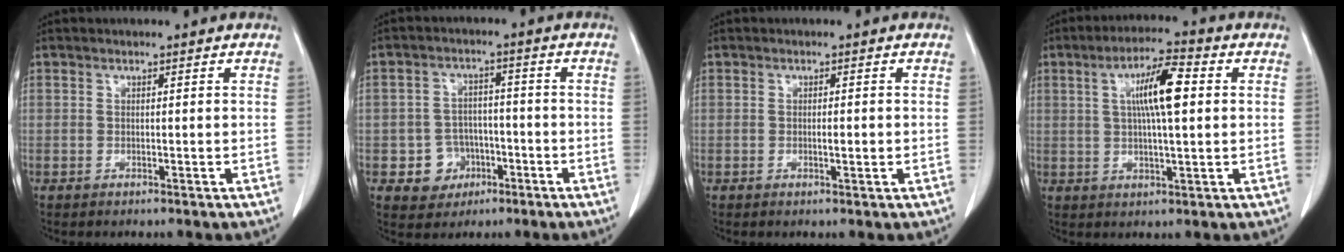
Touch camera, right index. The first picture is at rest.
{"total": 5.7, "force": [-2.2, 5.1, 1.1], "torque": [-0.013, 0.012, -0.026]}
{"total": 1.4, "force": [-0.2, 0.3, 1.4], "torque": [-0.024, 0.001, -0.001]}
{"total": 8.9, "force": [1.9, 1.3, 8.6], "torque": [-0.155, 0.013, 0.031]}